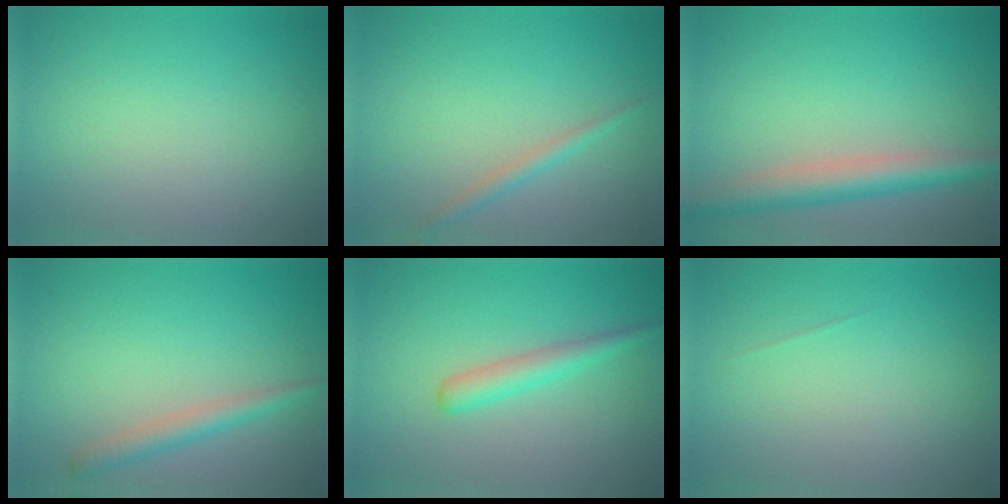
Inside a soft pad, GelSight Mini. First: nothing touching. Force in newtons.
{"total": 1.3, "press": 1.3, "slide": 0.0}
{"total": 4.4, "press": 4.4, "slide": 0.1}
{"total": 2.2, "press": 2.2, "slide": 0.0}
{"total": 2.2, "press": 2.2, "slide": 0.0}
{"total": 0.0}